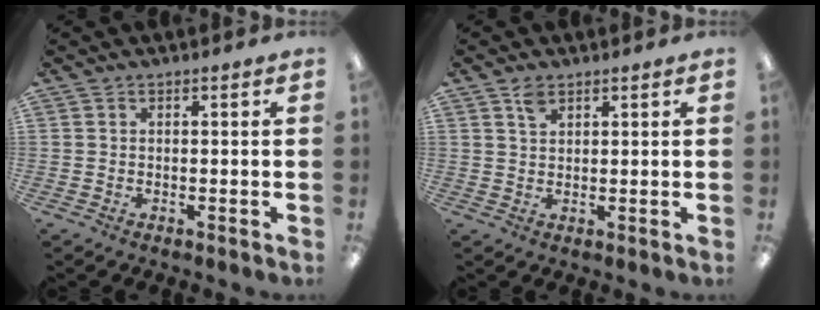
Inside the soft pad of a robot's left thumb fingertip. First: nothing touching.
{"total": 2.6, "force": [1.9, 1.3, 1.3], "torque": [-0.021, -0.005, 0.034]}